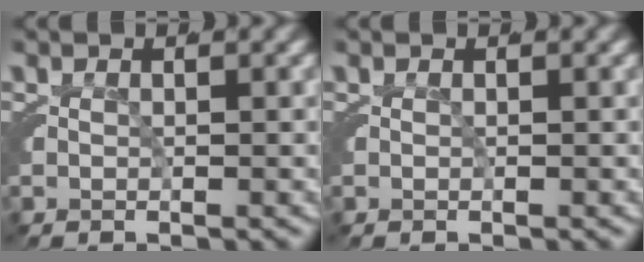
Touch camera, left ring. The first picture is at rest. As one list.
[{"total": 0.0}]